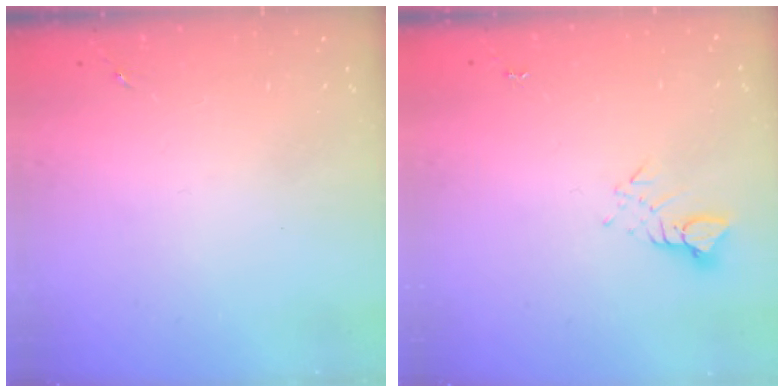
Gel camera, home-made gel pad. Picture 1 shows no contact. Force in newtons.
{"total": 3.1, "press": 3.1, "slide": 0.2}